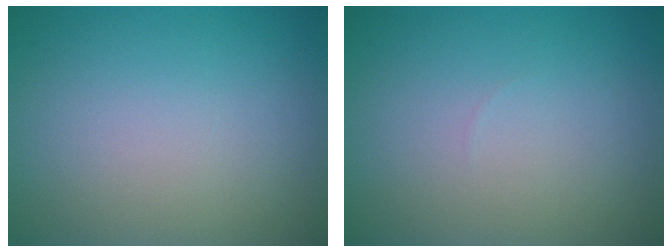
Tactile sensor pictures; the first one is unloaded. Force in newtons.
{"total": 0.0}